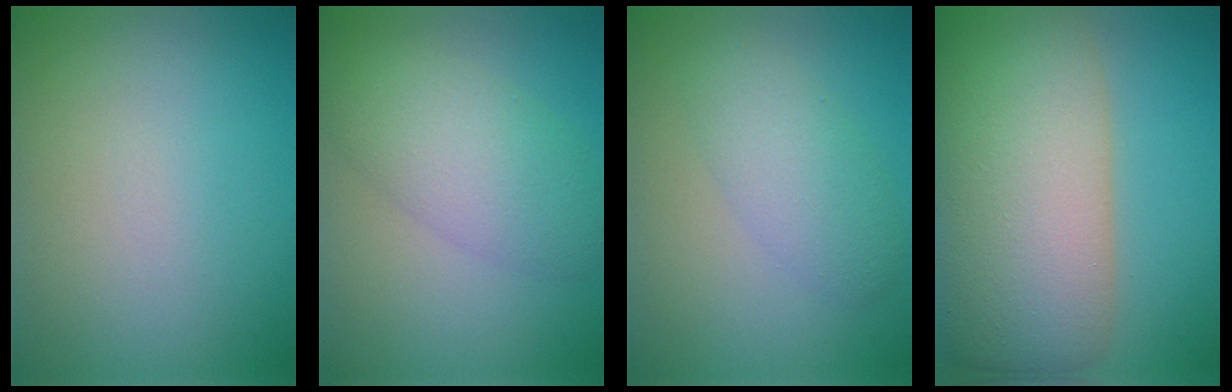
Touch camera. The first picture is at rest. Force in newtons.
{"total": 5.3, "press": 5.3, "slide": 0.3}
{"total": 3.2, "press": 3.2, "slide": 0.1}
{"total": 13.5, "press": 13.5, "slide": 0.9}